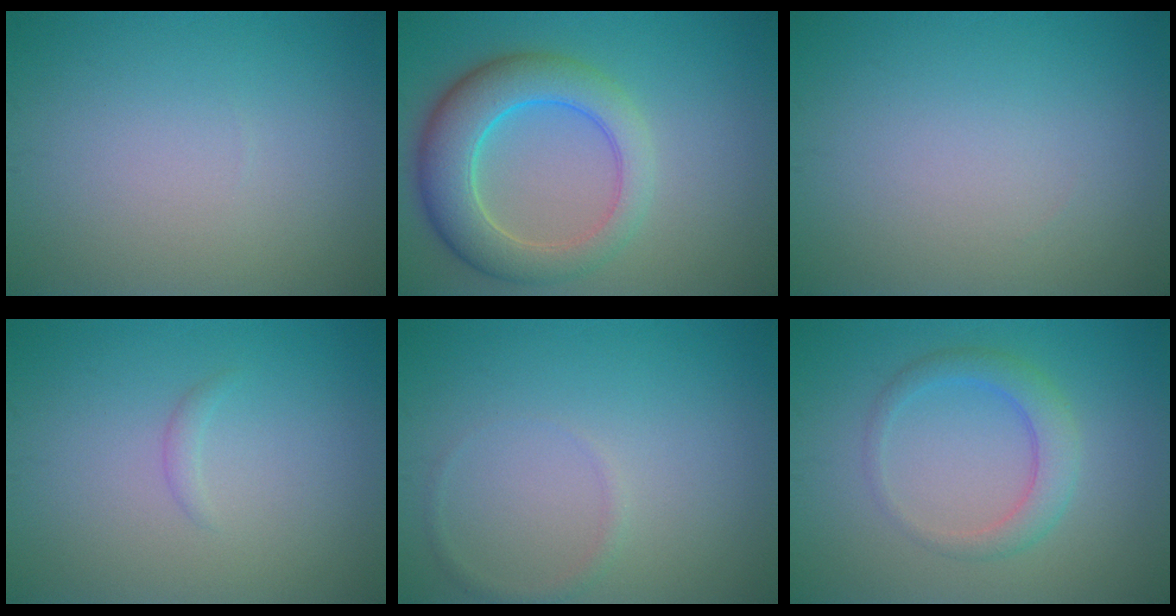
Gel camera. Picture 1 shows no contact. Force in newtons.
{"total": 7.0, "press": 7.0, "slide": 0.3}
{"total": 0.0}
{"total": 0.7, "press": 0.7, "slide": 0.1}
{"total": 0.8, "press": 0.8, "slide": 0.0}
{"total": 3.0, "press": 3.0, "slide": 0.1}